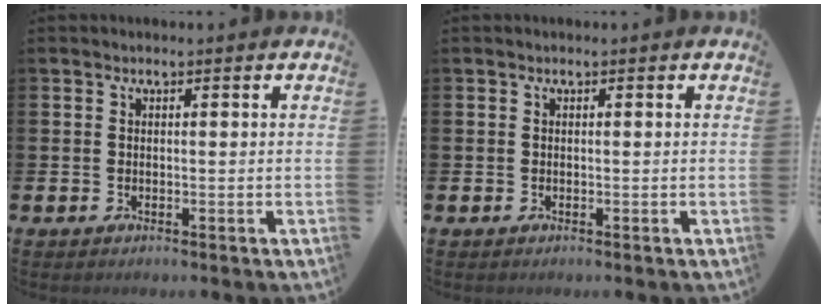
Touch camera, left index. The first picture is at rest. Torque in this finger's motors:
{"motor_torque": [0.00, 0.00, -0.03, -0.01]}